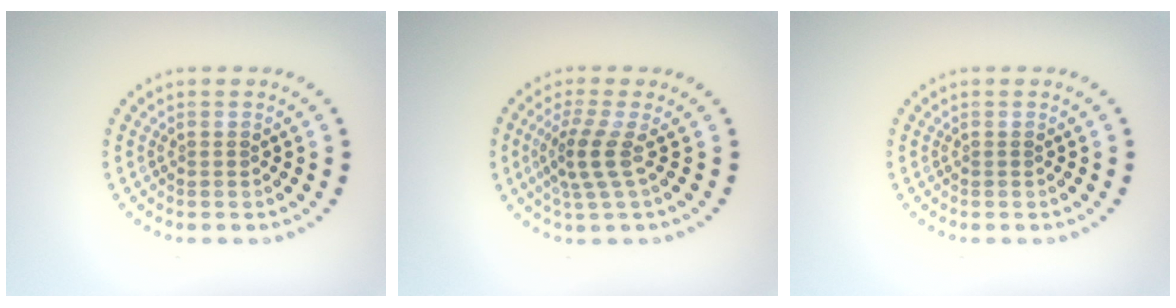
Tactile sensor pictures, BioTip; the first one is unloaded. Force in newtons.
{"total": 2.9, "press": 2.3, "slide": 1.8}
{"total": 0.0}